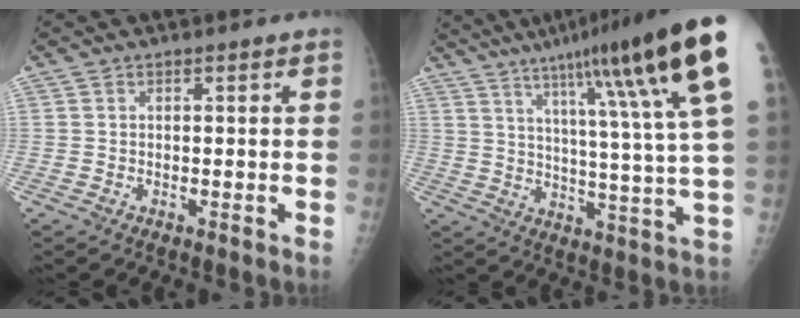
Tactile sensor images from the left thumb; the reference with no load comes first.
{"total": 24.4, "force": [13.6, 1.2, 20.3], "torque": [-0.294, -0.045, 0.187]}